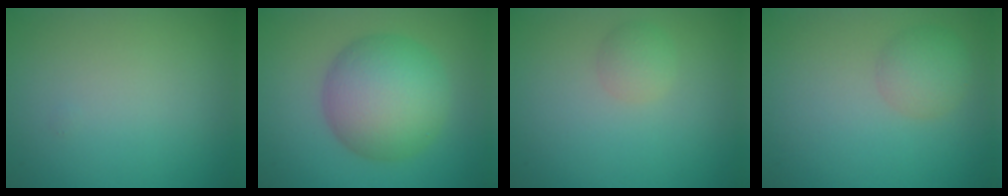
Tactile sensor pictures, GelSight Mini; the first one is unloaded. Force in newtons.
{"total": 8.5, "press": 8.5, "slide": 0.3}
{"total": 1.6, "press": 1.6, "slide": 0.0}
{"total": 2.1, "press": 2.1, "slide": 0.2}